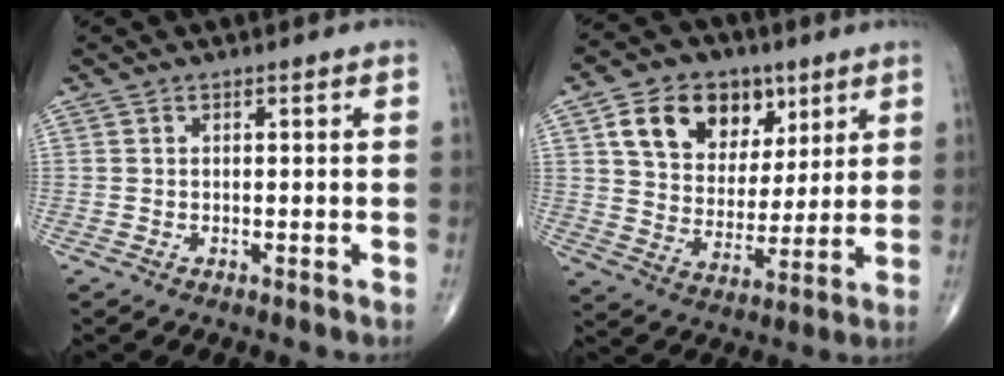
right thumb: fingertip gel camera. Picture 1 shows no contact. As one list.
[{"total": 16.2, "force": [7.3, 11.7, 8.5], "torque": [-0.106, -0.017, 0.130]}]